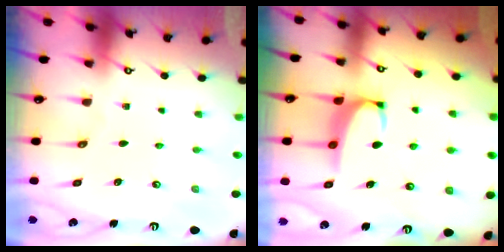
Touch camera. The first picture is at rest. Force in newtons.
{"total": 2.2, "press": 2.1, "slide": 0.6}